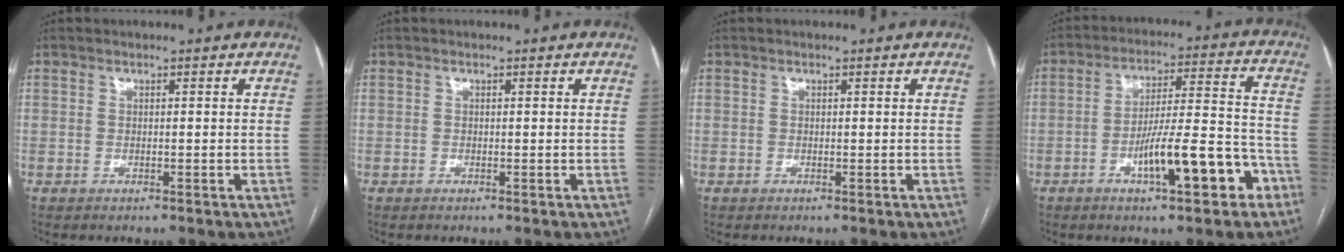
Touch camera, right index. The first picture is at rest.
{"total": 0.0}
{"total": 0.0}
{"total": 12.8, "force": [-6.2, 2.5, 10.9], "torque": [-0.170, 0.022, -0.090]}